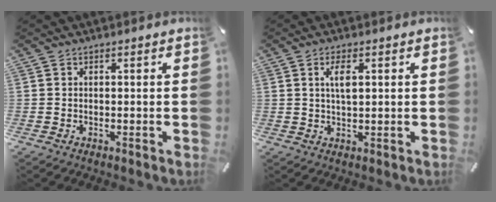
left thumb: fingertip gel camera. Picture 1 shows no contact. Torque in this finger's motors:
{"motor_torque": [0.53, 0.50, 0.22, -0.30, 0.04]}